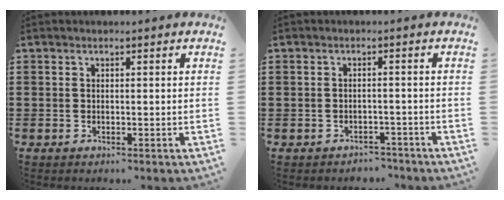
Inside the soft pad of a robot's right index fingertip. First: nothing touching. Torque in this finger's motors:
{"motor_torque": [-1.23, 0.79, -0.81, -0.21]}